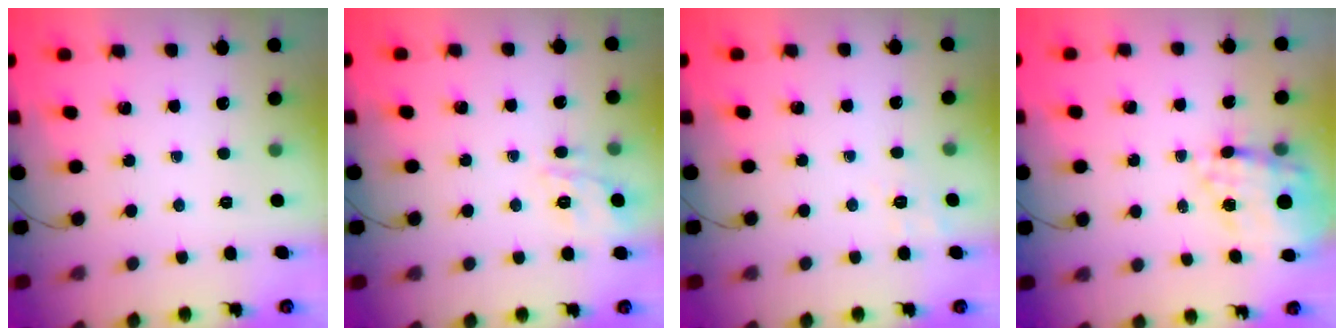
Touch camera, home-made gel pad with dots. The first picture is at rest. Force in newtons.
{"total": 4.5, "press": 4.4, "slide": 0.8}
{"total": 1.7, "press": 0.1, "slide": 1.7}
{"total": 17.1, "press": 16.8, "slide": 3.5}